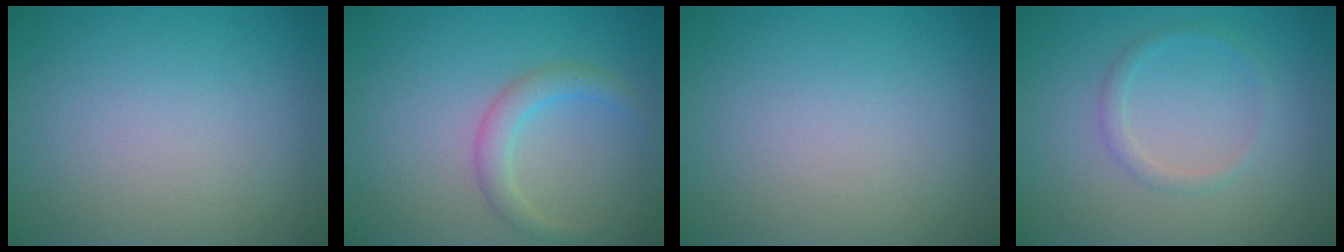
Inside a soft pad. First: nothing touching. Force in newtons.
{"total": 2.3, "press": 2.3, "slide": 0.0}
{"total": 0.0}
{"total": 1.3, "press": 1.3, "slide": 0.1}